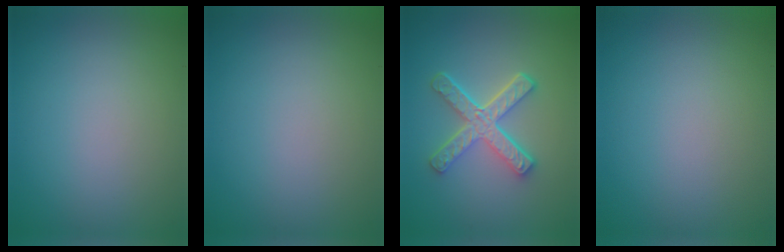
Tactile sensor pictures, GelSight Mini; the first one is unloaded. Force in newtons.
{"total": 0.0}
{"total": 5.0, "press": 3.7, "slide": 3.3}
{"total": 0.0}